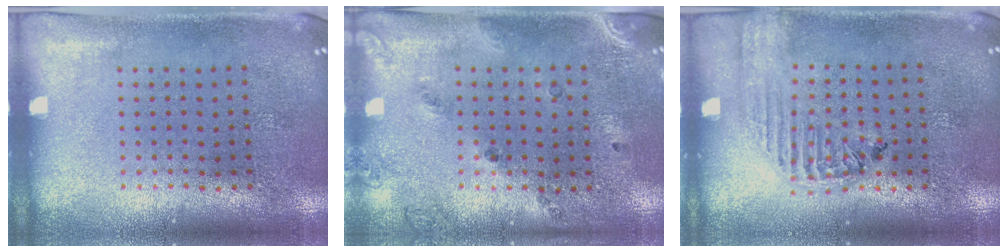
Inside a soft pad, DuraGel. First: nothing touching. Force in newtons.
{"total": 1.6, "press": 1.1, "slide": 1.1}
{"total": 1.7, "press": 1.6, "slide": 0.6}